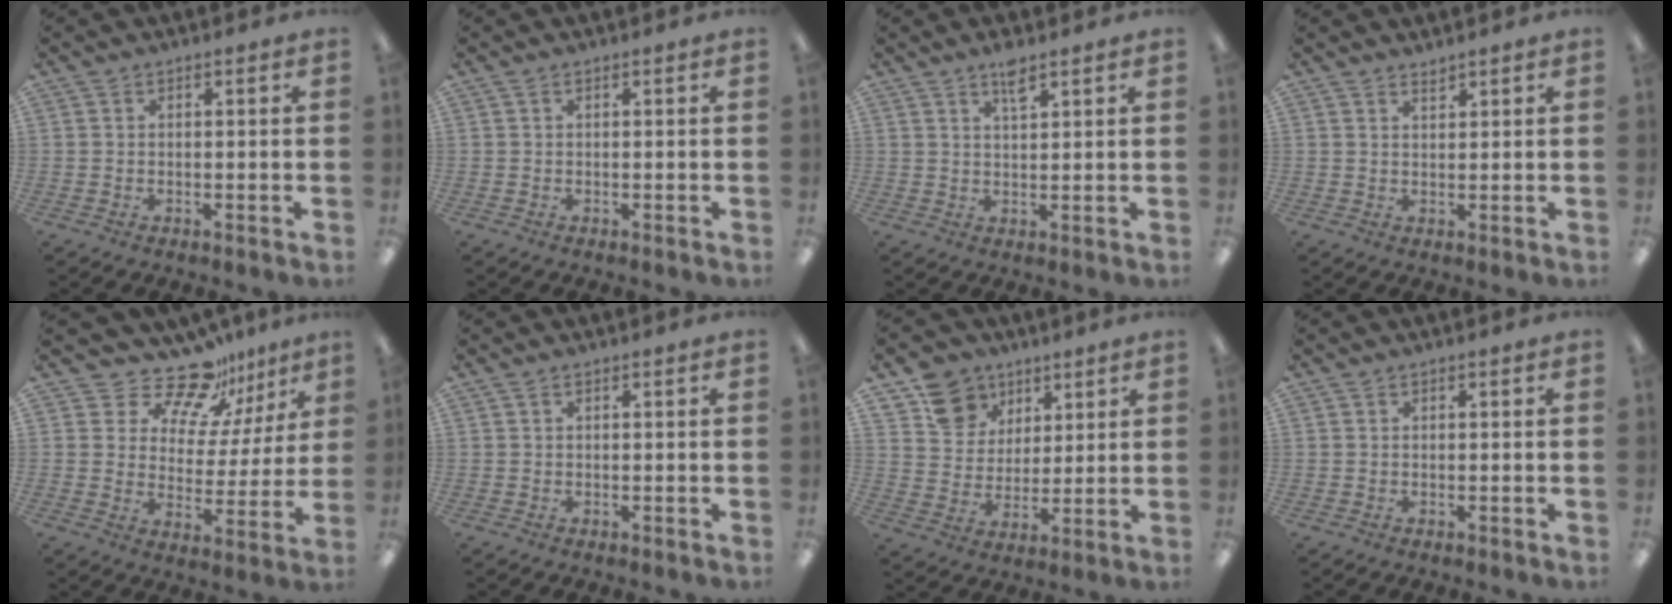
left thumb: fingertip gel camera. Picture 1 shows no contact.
{"total": 0.0}
{"total": 4.0, "force": [2.9, 0.9, 2.5], "torque": [-0.041, -0.007, 0.048]}
{"total": 1.5, "force": [1.5, 0.2, 0.1], "torque": [-0.003, -0.003, 0.030]}
{"total": 13.6, "force": [11.8, 5.6, 3.9], "torque": [-0.068, -0.098, 0.215]}
{"total": 0.0}
{"total": 11.5, "force": [7.3, 8.6, 2.3], "torque": [-0.050, -0.035, 0.144]}
{"total": 0.0}